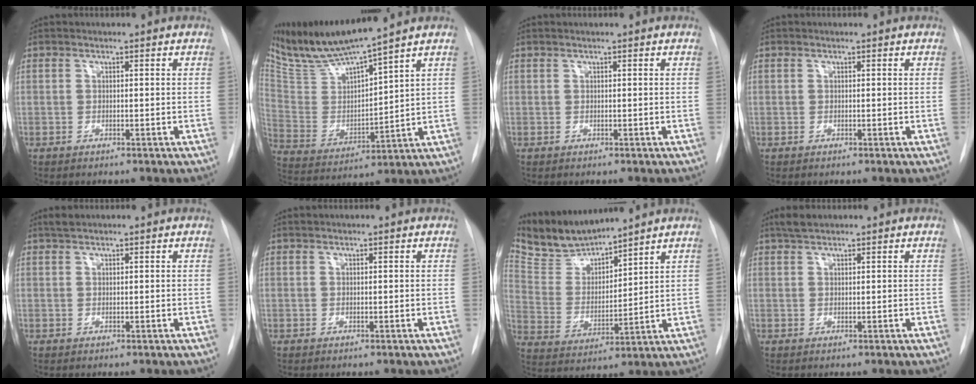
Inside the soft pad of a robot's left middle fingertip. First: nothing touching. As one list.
[{"total": 13.8, "force": [12.1, -0.5, 6.5], "torque": [-0.132, -0.008, 0.240]}, {"total": 0.0}, {"total": 0.0}, {"total": 1.1, "force": [1.0, 0.2, 0.4], "torque": [-0.012, 0.010, 0.021]}, {"total": 0.0}, {"total": 9.8, "force": [9.5, 1.1, 2.1], "torque": [-0.058, 0.005, 0.201]}, {"total": 2.1, "force": [1.8, 0.6, 1.0], "torque": [-0.021, 0.012, 0.034]}]